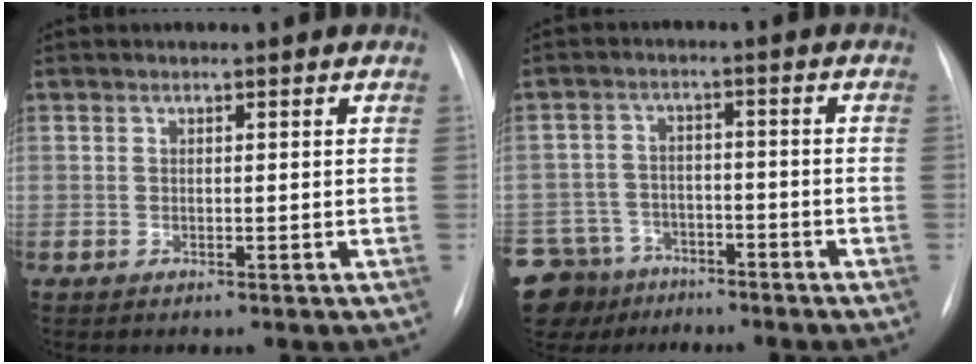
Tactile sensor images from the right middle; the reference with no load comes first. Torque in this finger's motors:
{"motor_torque": [1.22, -0.92, 1.05, 0.21]}